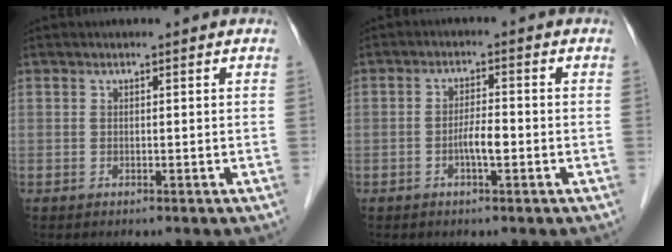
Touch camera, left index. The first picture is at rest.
{"total": 3.2, "force": [-1.2, 0.6, 2.9], "torque": [-0.055, 0.002, -0.022]}